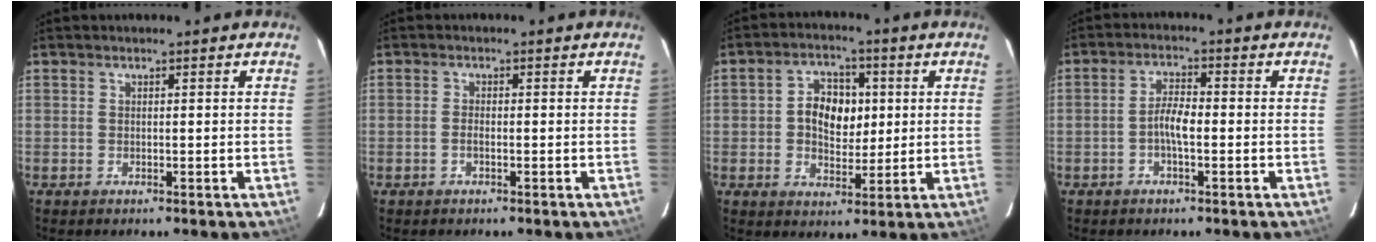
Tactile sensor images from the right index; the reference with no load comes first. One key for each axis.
{"total": 1.2, "fx": -0.5, "fy": 0.5, "fz": 0.9, "tx": -0.021, "ty": 0.002, "tz": -0.009}
{"total": 8.3, "fx": 1.0, "fy": 6.0, "fz": 5.7, "tx": -0.104, "ty": 0.018, "tz": 0.020}
{"total": 3.9, "fx": -1.1, "fy": 1.1, "fz": 3.6, "tx": -0.071, "ty": 0.009, "tz": -0.022}